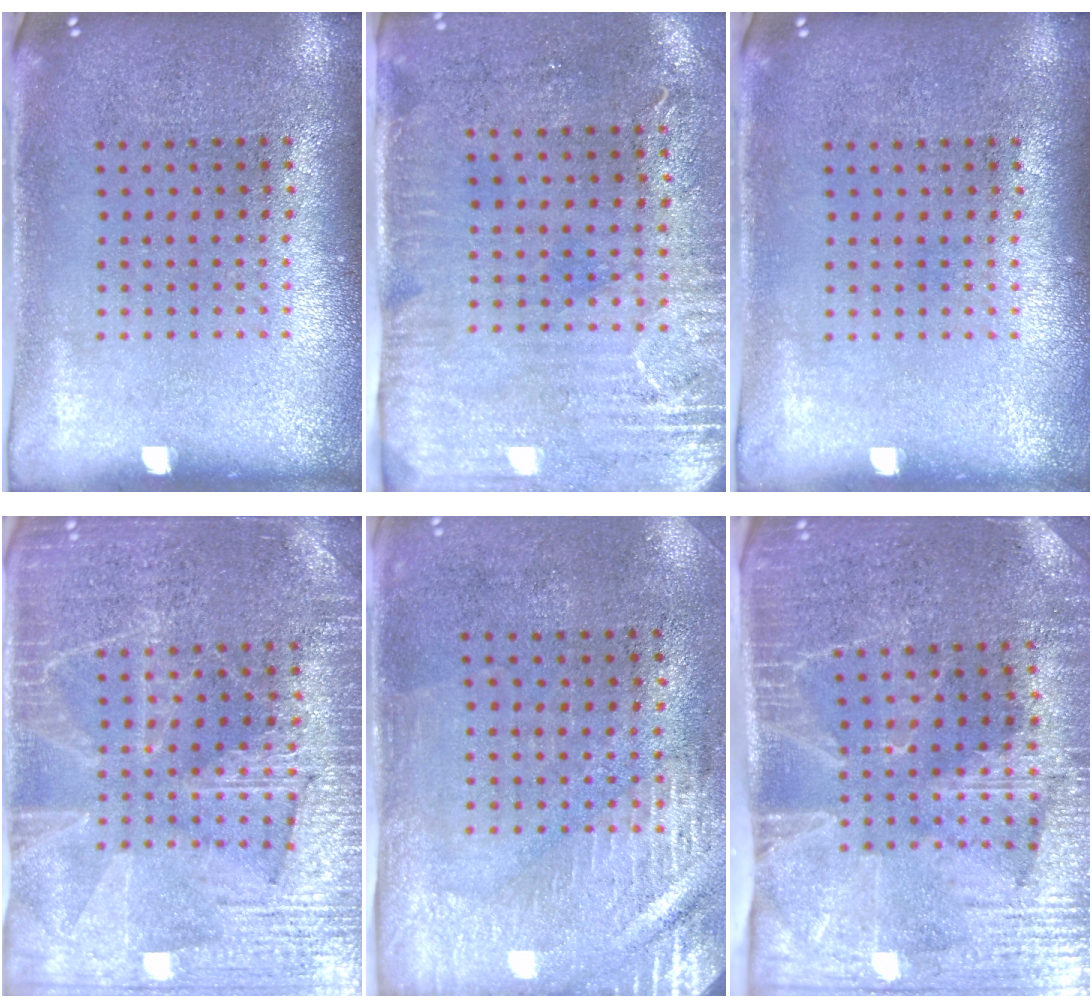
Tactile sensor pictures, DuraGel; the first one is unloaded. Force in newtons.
{"total": 3.0, "press": 2.4, "slide": 1.7}
{"total": 0.0}
{"total": 3.8, "press": 3.7, "slide": 1.0}
{"total": 2.9, "press": 2.5, "slide": 1.5}
{"total": 4.0, "press": 3.5, "slide": 2.1}